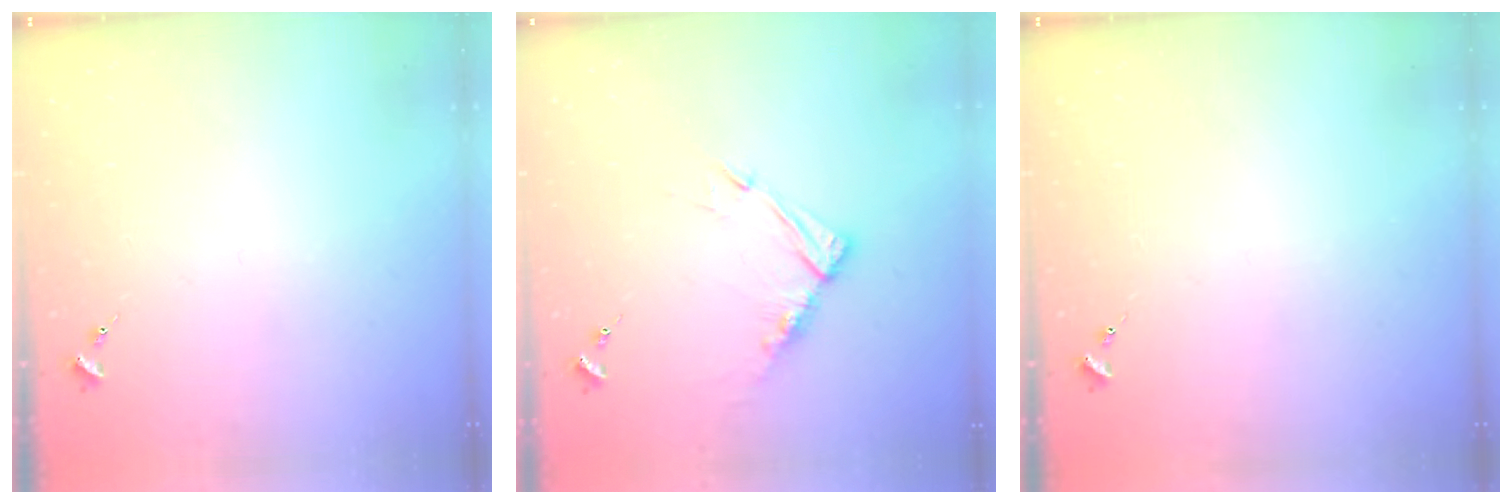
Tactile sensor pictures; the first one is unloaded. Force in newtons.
{"total": 9.4, "press": 9.4, "slide": 0.6}
{"total": 0.0}